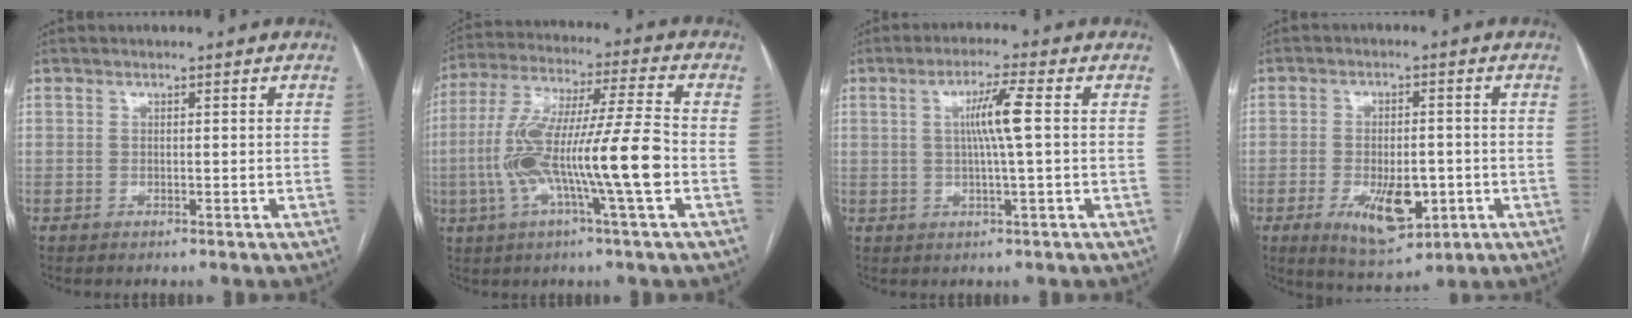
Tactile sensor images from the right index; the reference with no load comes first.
{"total": 16.4, "force": [-3.7, 0.0, 16.0], "torque": [-0.306, 0.004, -0.071]}
{"total": 5.9, "force": [0.8, -0.6, 5.8], "torque": [-0.107, 0.002, 0.017]}
{"total": 9.2, "force": [-2.8, 4.0, 7.7], "torque": [-0.130, -0.007, -0.031]}